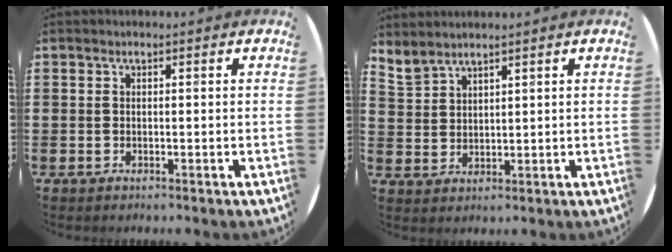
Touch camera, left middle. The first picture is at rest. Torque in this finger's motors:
{"motor_torque": [-0.22, -0.27, 0.04, 0.02]}